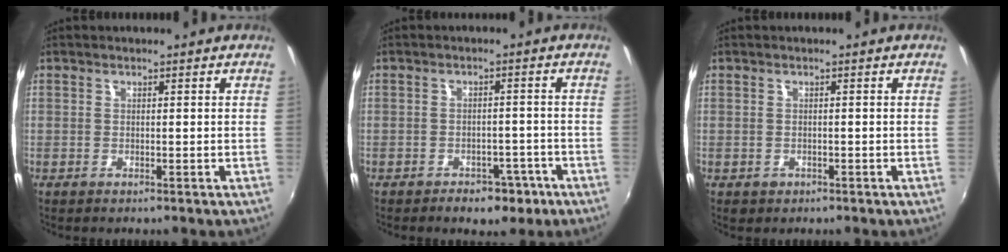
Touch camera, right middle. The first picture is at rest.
{"total": 6.2, "force": [-4.2, 3.7, 2.6], "torque": [-0.054, 0.002, -0.042]}
{"total": 1.5, "force": [-0.6, 1.3, 0.4], "torque": [-0.010, -0.005, -0.008]}